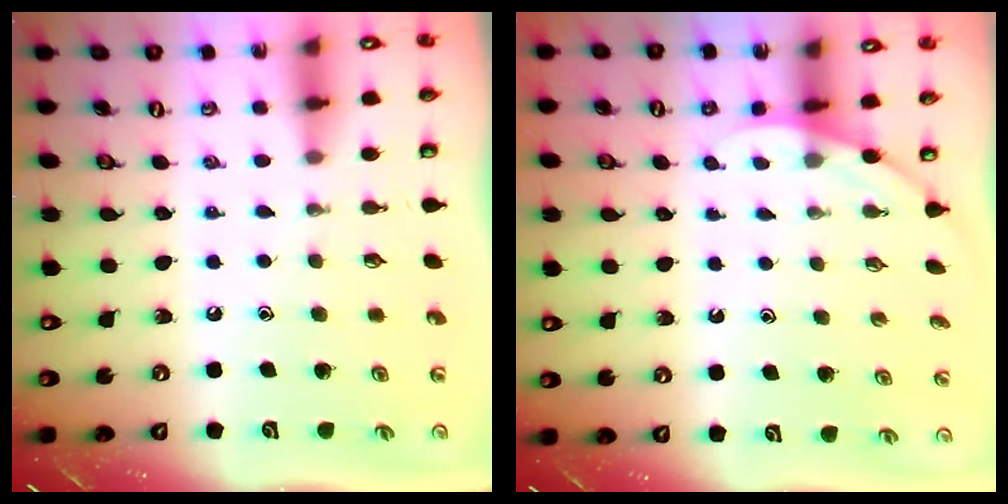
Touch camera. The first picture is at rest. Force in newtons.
{"total": 2.0, "press": 2.0, "slide": 0.0}